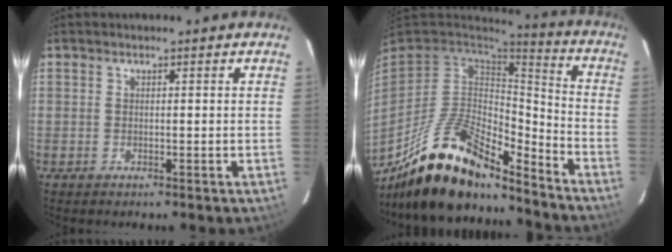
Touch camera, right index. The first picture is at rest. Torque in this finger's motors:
{"motor_torque": [0.48, -0.80, 0.84, 0.19]}